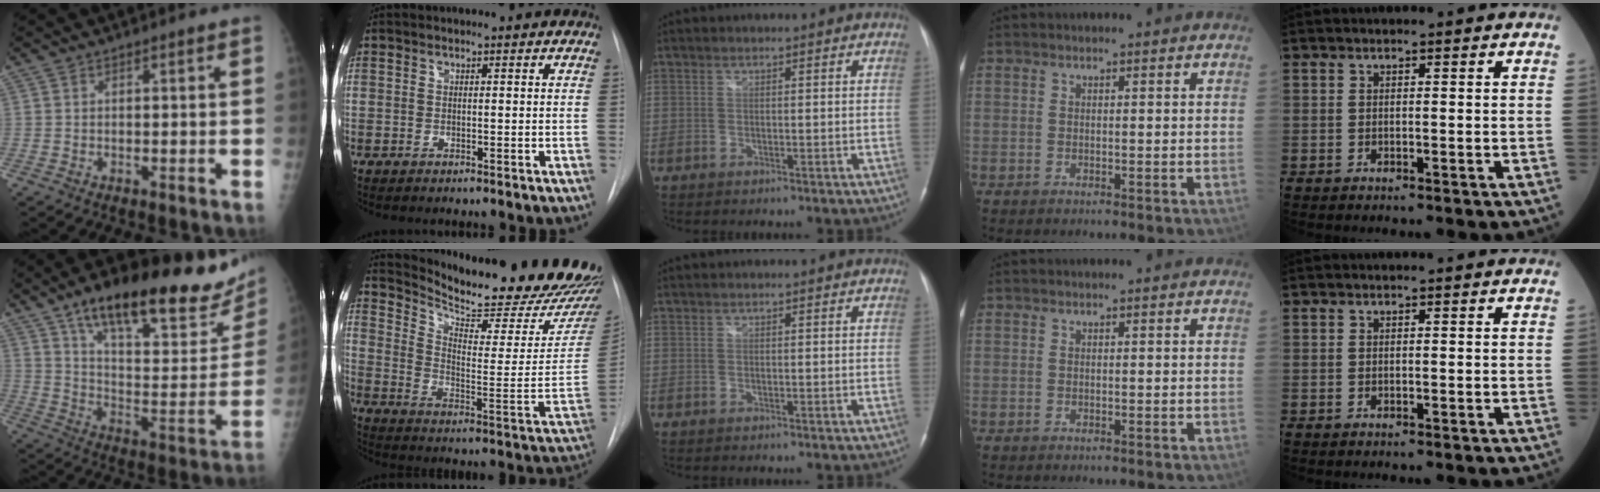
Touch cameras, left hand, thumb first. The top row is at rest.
{"thumb": {"total": 30.4, "force": [19.8, 9.8, 20.9], "torque": [-0.271, -0.052, 0.297]}, "index": {"total": 24.5, "force": [22.7, 2.9, 8.8], "torque": [-0.144, -0.118, 0.299]}}